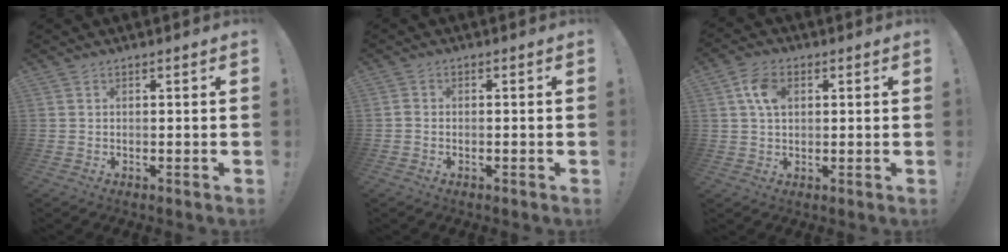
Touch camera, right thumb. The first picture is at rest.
{"total": 0.8, "force": [-0.6, 0.3, 0.5], "torque": [-0.008, 0.001, -0.010]}
{"total": 7.3, "force": [2.0, 5.1, 4.9], "torque": [-0.090, 0.008, 0.038]}